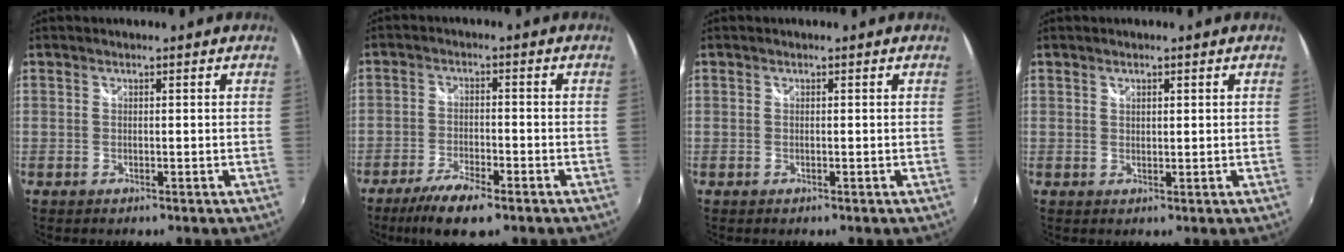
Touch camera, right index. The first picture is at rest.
{"total": 9.0, "force": [-6.1, 2.5, 6.1], "torque": [-0.142, -0.021, -0.113]}
{"total": 0.0}
{"total": 1.1, "force": [0.6, 0.6, 0.6], "torque": [-0.007, 0.001, 0.011]}